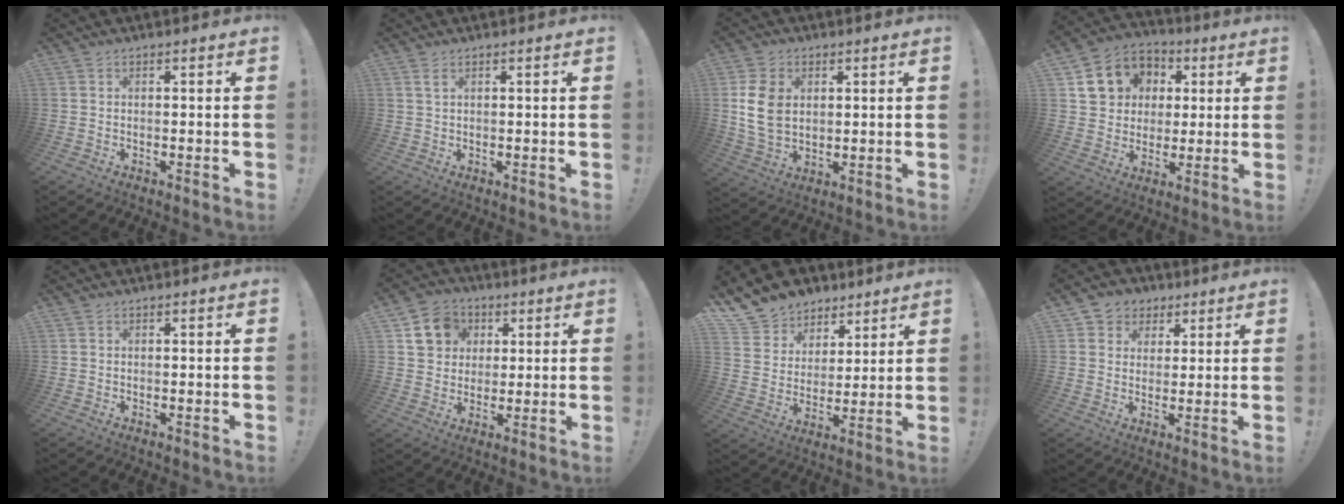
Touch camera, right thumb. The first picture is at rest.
{"total": 1.8, "force": [1.0, 0.8, 1.2], "torque": [-0.018, -0.003, 0.017]}
{"total": 11.3, "force": [2.0, 8.5, 7.2], "torque": [-0.137, 0.002, 0.040]}
{"total": 12.7, "force": [3.3, 11.4, 4.6], "torque": [-0.061, -0.005, 0.077]}
{"total": 0.0}
{"total": 11.4, "force": [4.2, 9.9, 3.8], "torque": [-0.054, -0.011, 0.087]}
{"total": 11.5, "force": [8.1, 8.1, 1.7], "torque": [-0.031, -0.064, 0.158]}
{"total": 6.1, "force": [1.9, 5.7, 0.9], "torque": [-0.004, -0.010, 0.039]}